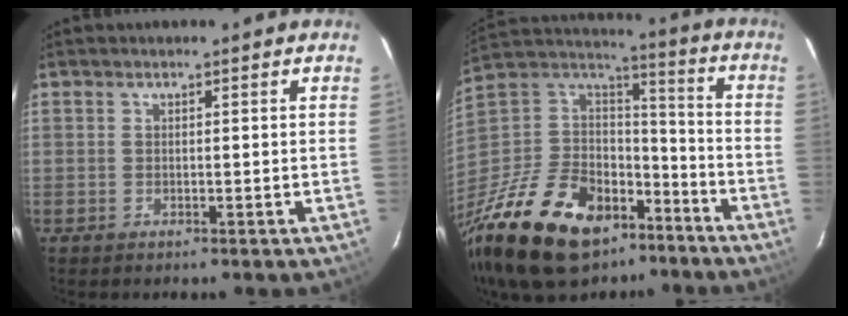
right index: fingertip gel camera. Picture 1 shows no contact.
{"total": 29.5, "force": [-18.4, 16.9, 15.7], "torque": [-0.343, 0.009, -0.286]}